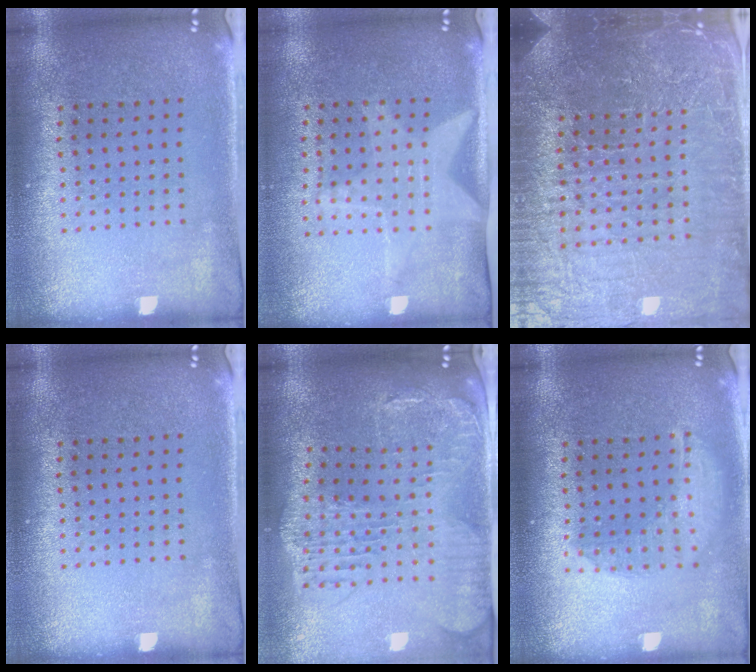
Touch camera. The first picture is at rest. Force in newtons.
{"total": 1.9, "press": 1.5, "slide": 1.1}
{"total": 6.2, "press": 5.5, "slide": 2.8}
{"total": 0.0}
{"total": 2.1, "press": 1.9, "slide": 0.9}
{"total": 1.5, "press": 1.3, "slide": 0.7}